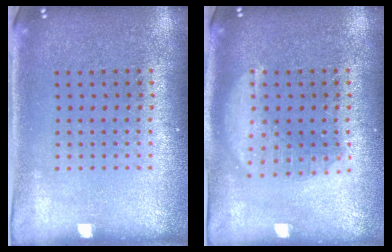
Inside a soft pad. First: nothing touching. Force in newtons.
{"total": 1.8, "press": 1.8, "slide": 0.2}